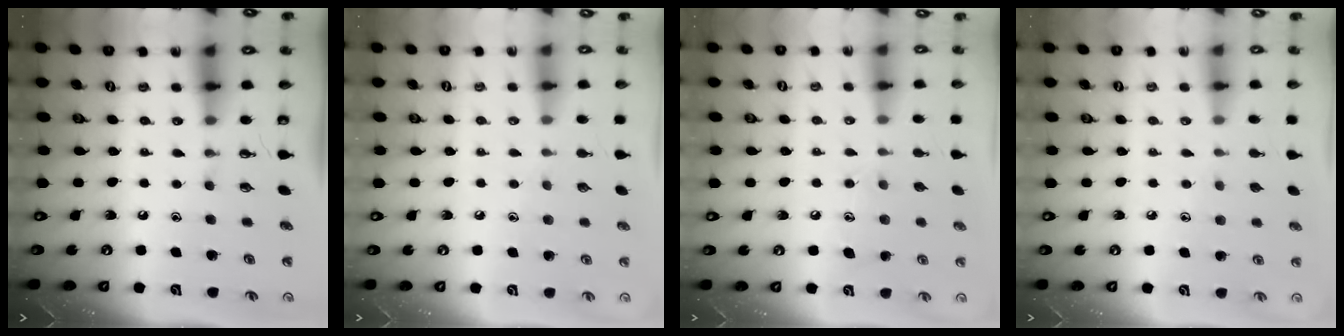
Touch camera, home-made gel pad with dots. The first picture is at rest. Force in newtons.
{"total": 3.8, "press": 3.8, "slide": 0.4}
{"total": 9.3, "press": 9.3, "slide": 0.7}
{"total": 5.0, "press": 5.0, "slide": 0.5}